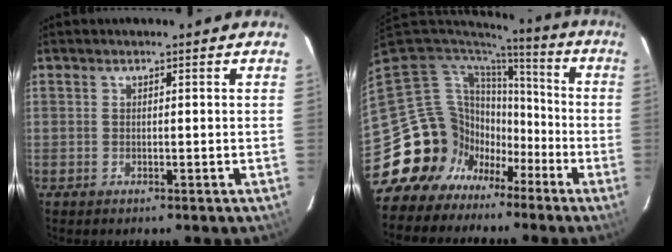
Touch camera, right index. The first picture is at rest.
{"total": 14.8, "force": [-7.8, 12.4, 2.1], "torque": [-0.061, 0.042, -0.133]}